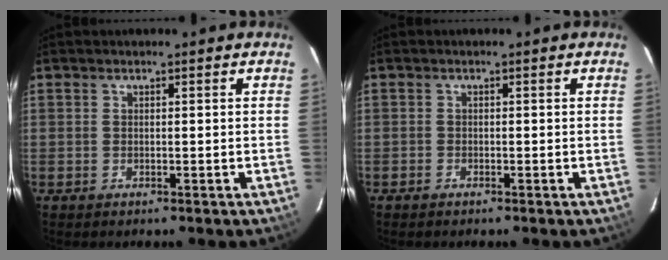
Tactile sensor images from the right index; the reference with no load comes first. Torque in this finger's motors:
{"motor_torque": [0.17, -0.10, -0.10, -0.02]}